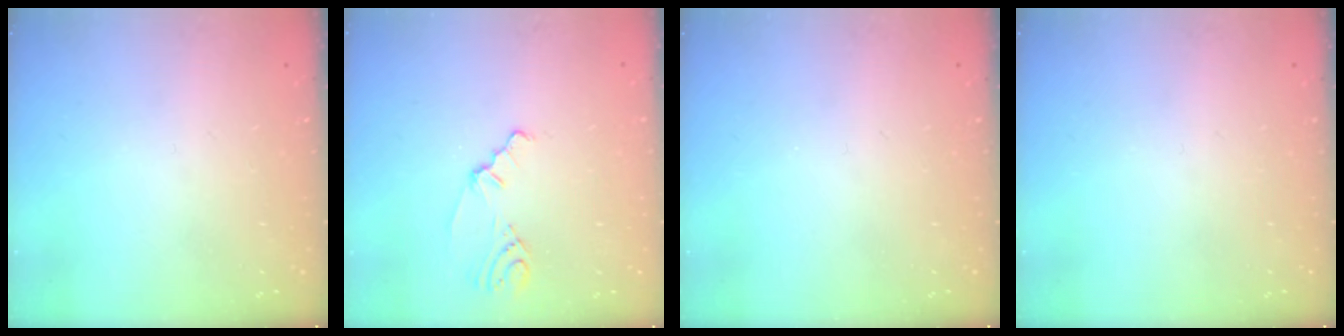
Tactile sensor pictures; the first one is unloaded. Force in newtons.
{"total": 1.8, "press": 1.7, "slide": 0.5}
{"total": 0.0}
{"total": 0.0}